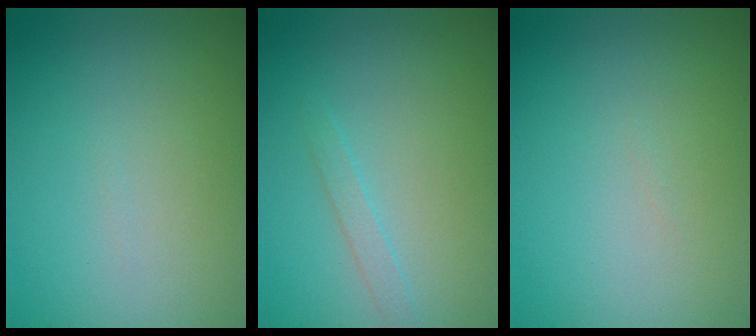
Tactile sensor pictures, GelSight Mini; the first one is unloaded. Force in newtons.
{"total": 1.1, "press": 1.1, "slide": 0.0}
{"total": 0.0}